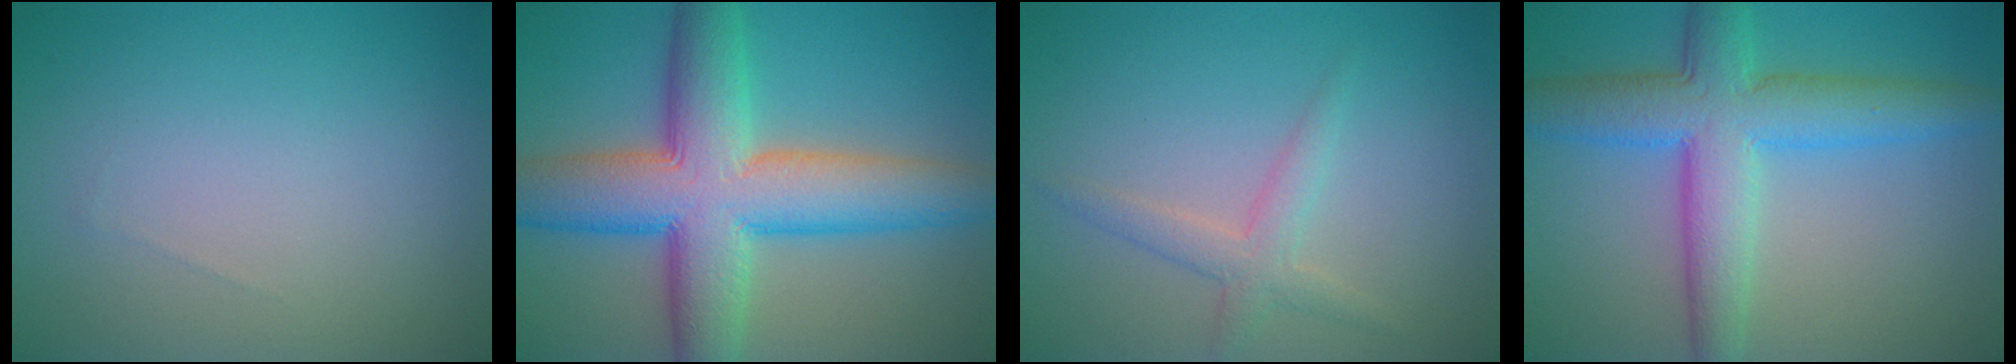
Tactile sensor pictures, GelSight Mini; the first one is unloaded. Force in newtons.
{"total": 11.5, "press": 11.5, "slide": 0.1}
{"total": 2.4, "press": 2.4, "slide": 0.1}
{"total": 7.5, "press": 7.5, "slide": 0.1}